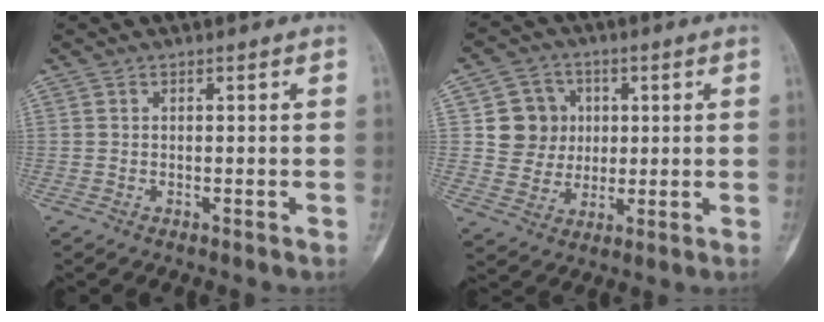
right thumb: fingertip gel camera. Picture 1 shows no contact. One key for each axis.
{"total": 9.3, "fx": 1.6, "fy": 8.7, "fz": 2.6, "tx": 0.004, "ty": 0.004, "tz": 0.031}